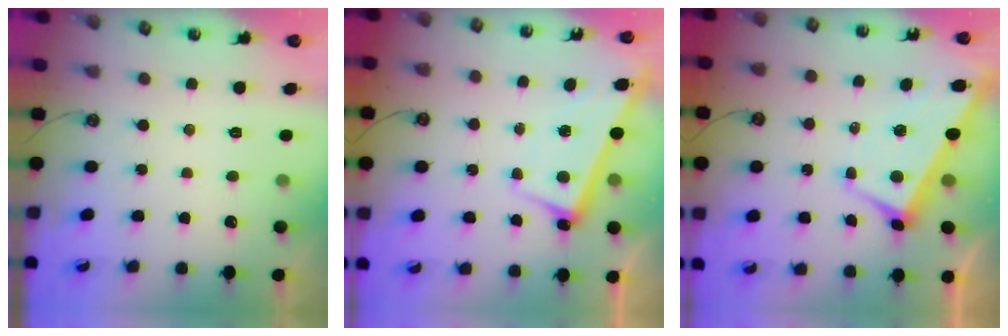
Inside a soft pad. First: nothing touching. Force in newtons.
{"total": 2.8, "press": 2.8, "slide": 0.4}
{"total": 2.9, "press": 2.8, "slide": 0.9}